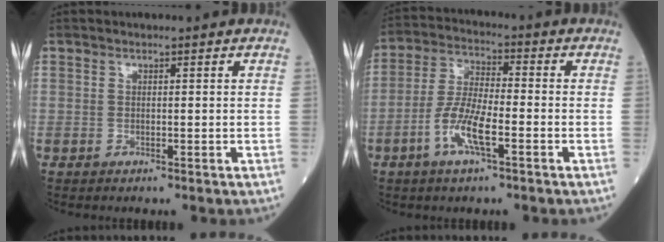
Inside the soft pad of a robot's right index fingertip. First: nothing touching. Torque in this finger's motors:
{"motor_torque": [1.04, -0.52, 0.65, 0.19]}